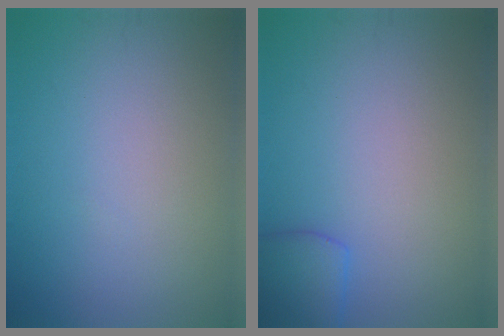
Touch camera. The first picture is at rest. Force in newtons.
{"total": 2.7, "press": 2.7, "slide": 0.1}